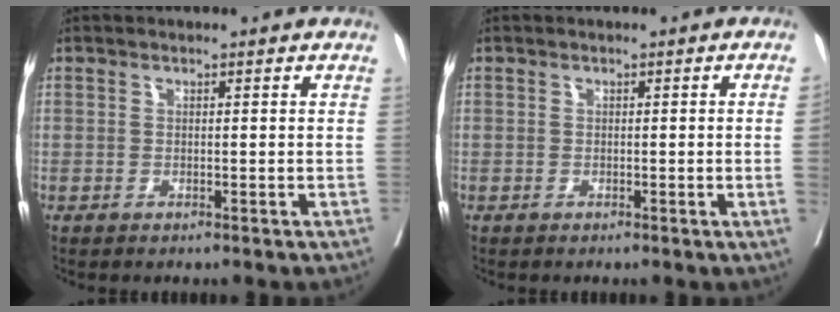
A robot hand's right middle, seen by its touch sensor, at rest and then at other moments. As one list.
[{"total": 2.4, "force": [-0.1, -0.4, 2.4], "torque": [-0.042, 0.003, 0.004]}]